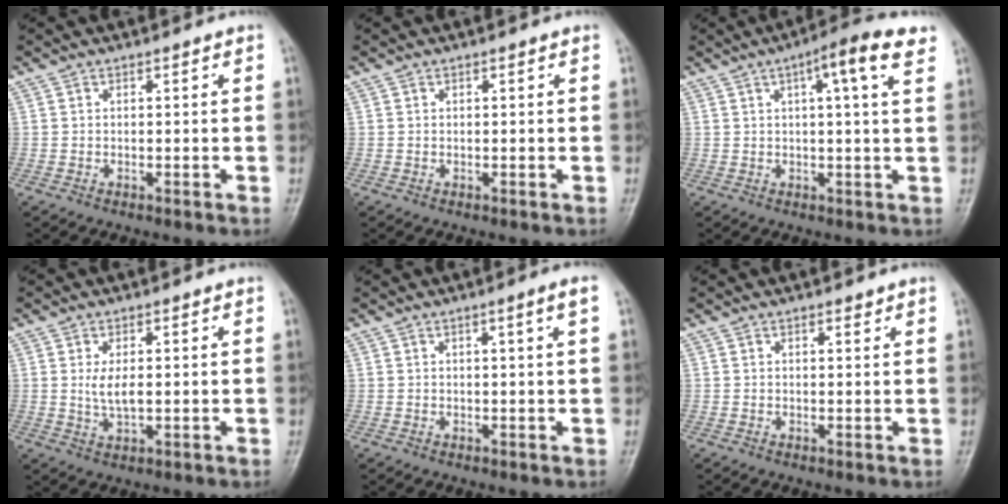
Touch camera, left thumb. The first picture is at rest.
{"total": 0.0}
{"total": 9.0, "force": [4.3, 1.4, 7.7], "torque": [-0.111, 0.008, 0.055]}
{"total": 4.0, "force": [0.4, 1.9, 3.5], "torque": [-0.067, -0.007, 0.013]}
{"total": 2.2, "force": [0.7, -0.4, 2.0], "torque": [-0.036, -0.001, 0.014]}
{"total": 1.2, "force": [0.9, 0.5, 0.7], "torque": [-0.007, -0.004, 0.011]}